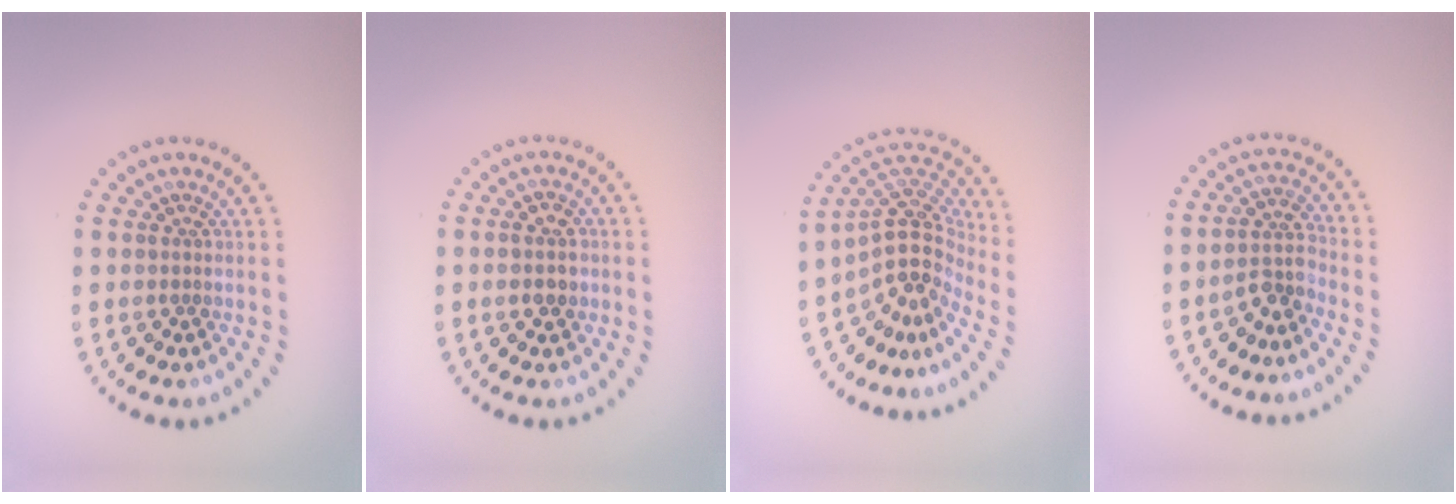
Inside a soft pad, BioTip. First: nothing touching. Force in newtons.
{"total": 2.1, "press": 2.0, "slide": 0.1}
{"total": 5.1, "press": 3.8, "slide": 3.4}
{"total": 2.7, "press": 2.0, "slide": 1.8}